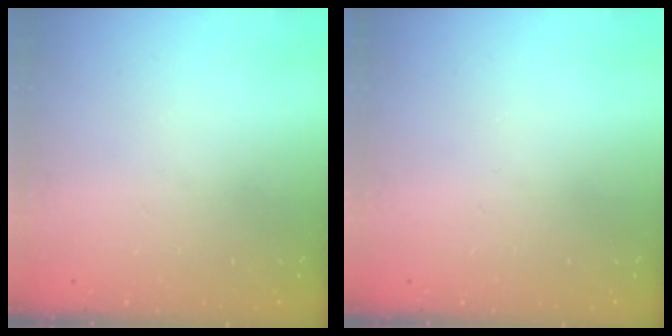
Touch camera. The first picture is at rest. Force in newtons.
{"total": 0.0}